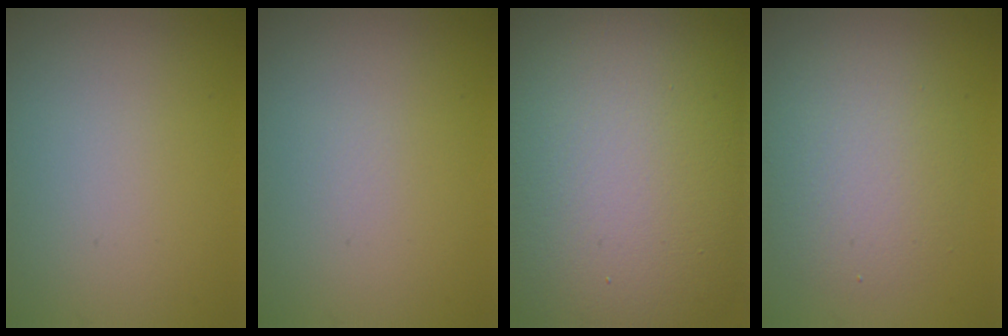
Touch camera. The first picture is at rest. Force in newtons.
{"total": 0.0}
{"total": 20.1, "press": 20.1, "slide": 1.0}
{"total": 4.4, "press": 4.4, "slide": 0.3}